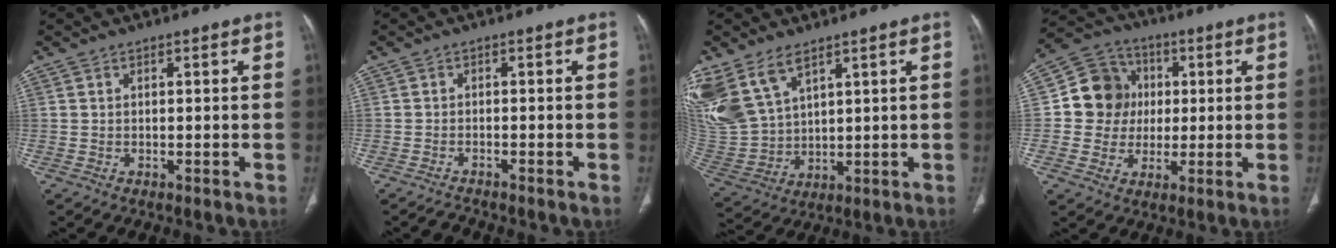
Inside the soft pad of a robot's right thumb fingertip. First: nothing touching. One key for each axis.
{"total": 1.6, "fx": -1.6, "fy": -0.2, "fz": 0.1, "tx": -0.010, "ty": -0.001, "tz": -0.029}
{"total": 15.6, "fx": 8.9, "fy": 8.9, "fz": 9.3, "tx": -0.211, "ty": -0.024, "tz": 0.199}
{"total": 11.3, "fx": 1.0, "fy": 10.5, "fz": 4.1, "tx": -0.034, "ty": 0.013, "tz": 0.012}